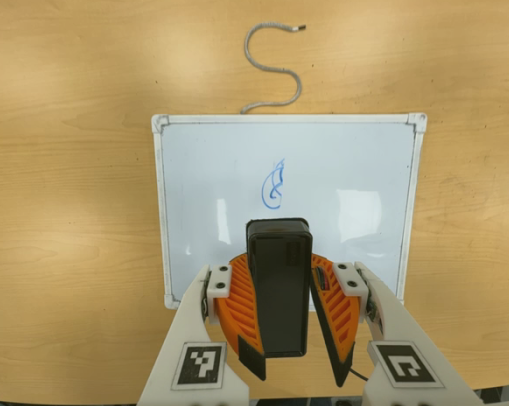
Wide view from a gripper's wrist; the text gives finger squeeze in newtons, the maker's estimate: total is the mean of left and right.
{"total": 12.0, "left": 11.4, "right": 12.7}